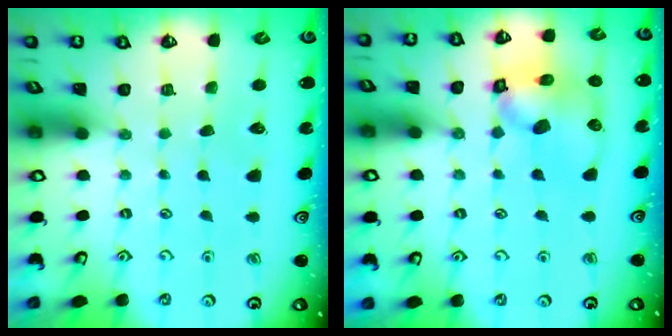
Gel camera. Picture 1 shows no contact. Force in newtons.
{"total": 11.2, "press": 11.1, "slide": 1.6}